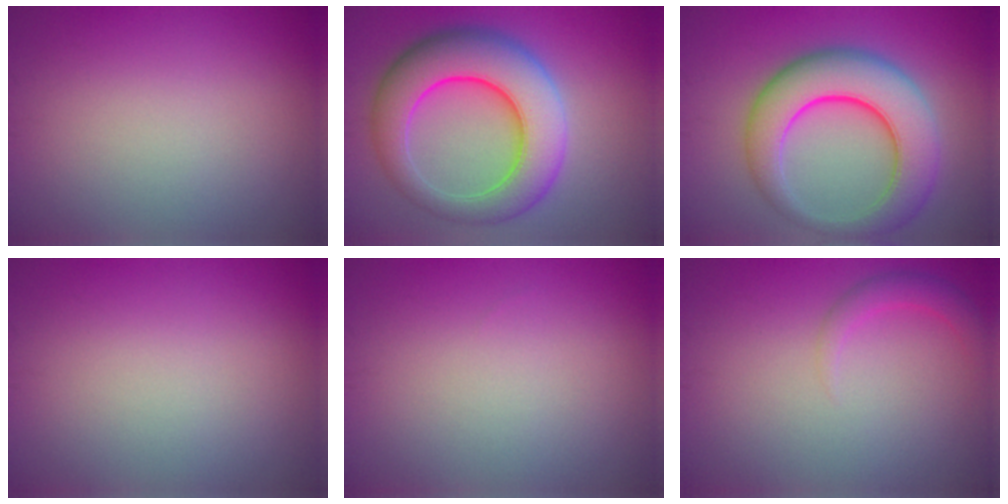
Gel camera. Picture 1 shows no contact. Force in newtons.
{"total": 10.0, "press": 10.0, "slide": 0.2}
{"total": 9.0, "press": 9.0, "slide": 0.3}
{"total": 0.0}
{"total": 0.0}
{"total": 1.8, "press": 1.8, "slide": 0.2}